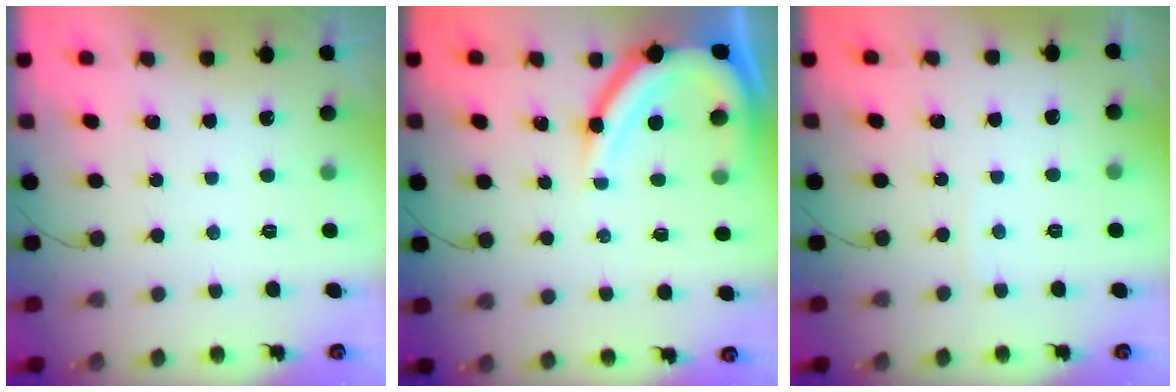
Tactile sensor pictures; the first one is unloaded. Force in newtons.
{"total": 12.0, "press": 11.9, "slide": 1.5}
{"total": 2.0, "press": 2.0, "slide": 0.2}